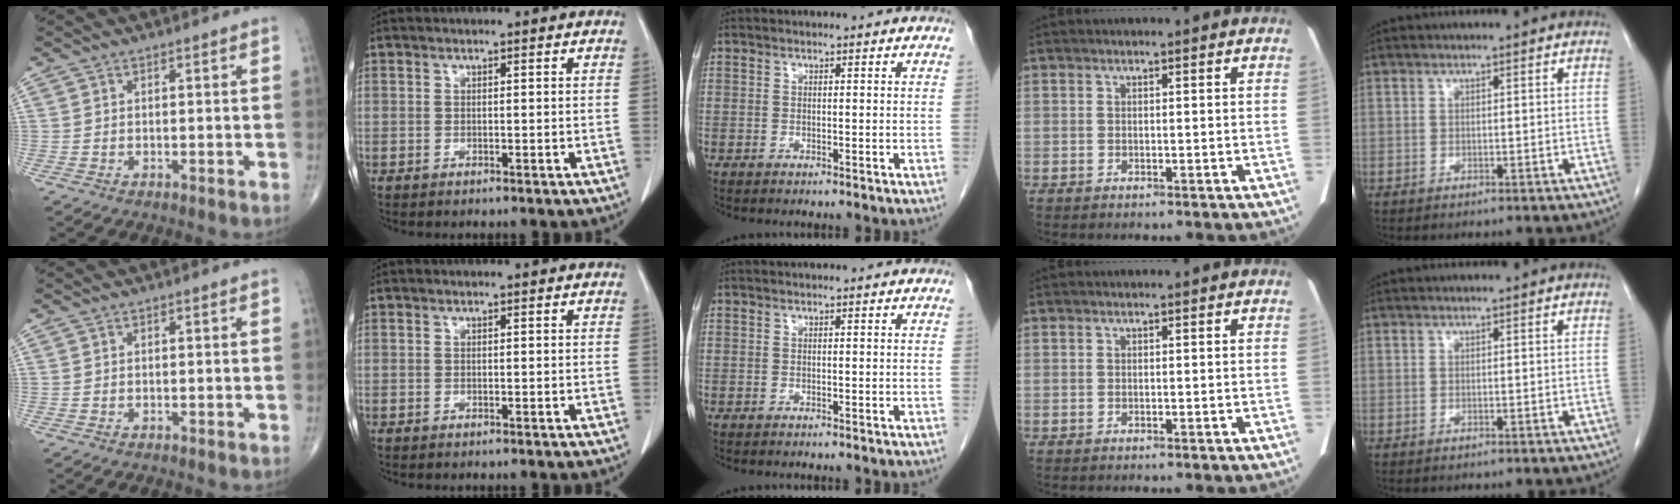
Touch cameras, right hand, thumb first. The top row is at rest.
{}